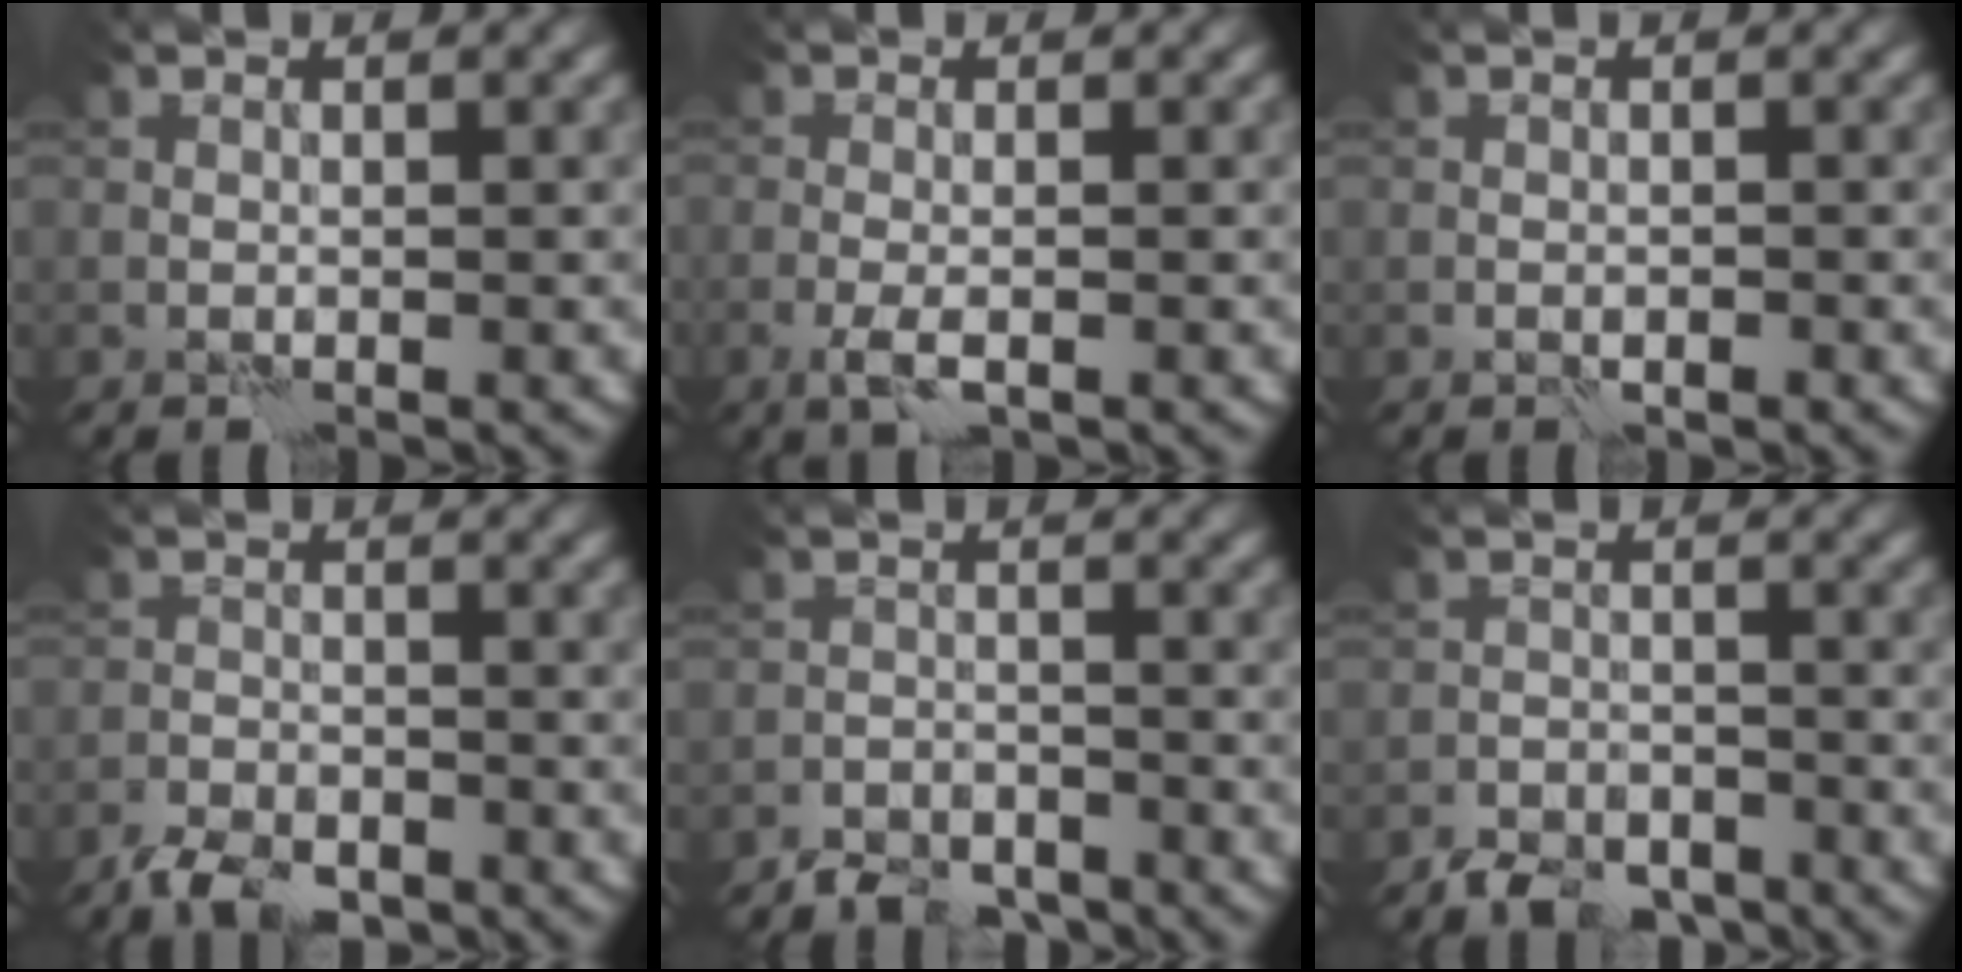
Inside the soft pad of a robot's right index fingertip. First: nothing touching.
{"total": 2.0, "force": [-0.9, 0.5, 1.7], "torque": [-0.041, -0.003, -0.021]}
{"total": 0.8, "force": [-0.5, 0.4, 0.5], "torque": [-0.009, 0.000, -0.010]}
{"total": 4.0, "force": [-3.4, 1.4, 1.5], "torque": [-0.025, -0.004, -0.070]}
{"total": 3.3, "force": [-3.1, 1.1, 0.5], "torque": [-0.004, 0.004, -0.062]}
{"total": 3.7, "force": [-3.3, 1.5, 0.8], "torque": [-0.009, 0.000, -0.066]}